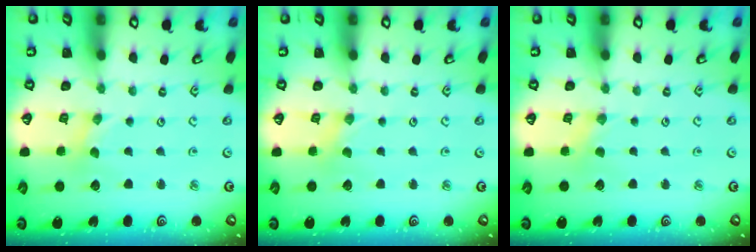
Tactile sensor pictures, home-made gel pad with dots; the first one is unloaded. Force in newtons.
{"total": 0.0}
{"total": 1.8, "press": 1.7, "slide": 0.4}